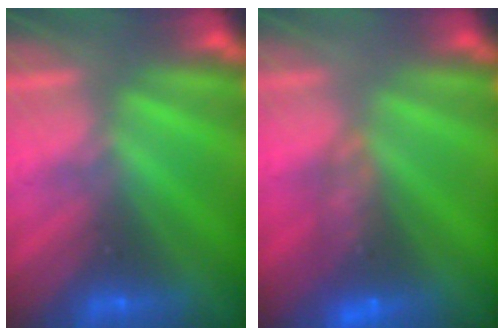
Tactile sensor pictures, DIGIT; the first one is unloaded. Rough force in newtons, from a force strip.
{"total": 7.4}